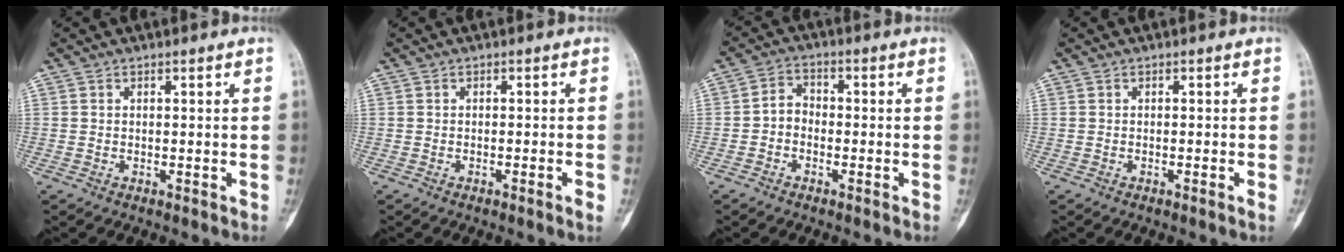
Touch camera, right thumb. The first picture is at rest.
{"total": 1.5, "force": [-0.8, 0.0, 1.3], "torque": [-0.023, -0.002, -0.012]}
{"total": 3.9, "force": [-1.2, 3.1, 2.1], "torque": [-0.021, 0.018, -0.031]}
{"total": 0.8, "force": [-0.4, 0.0, 0.7], "torque": [-0.013, 0.000, -0.006]}